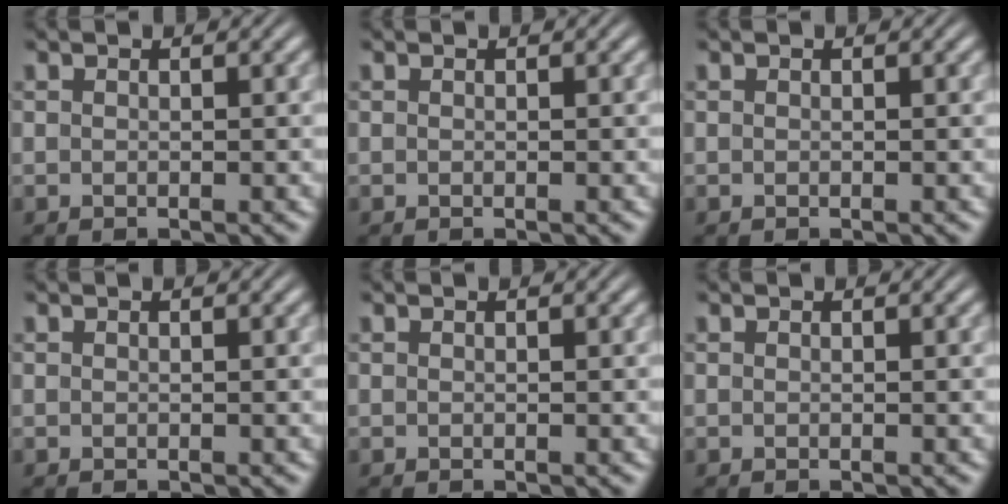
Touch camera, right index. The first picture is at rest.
{"total": 0.0}
{"total": 0.0}
{"total": 0.0}
{"total": 0.0}
{"total": 0.0}